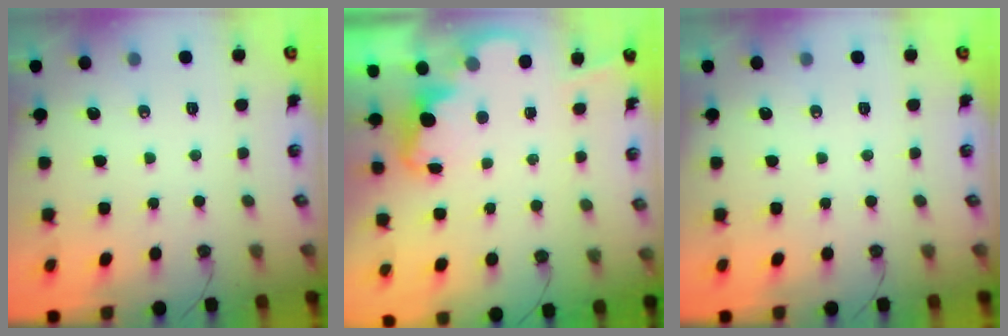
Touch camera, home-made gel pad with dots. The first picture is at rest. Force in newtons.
{"total": 2.5, "press": 2.4, "slide": 0.5}
{"total": 0.0}